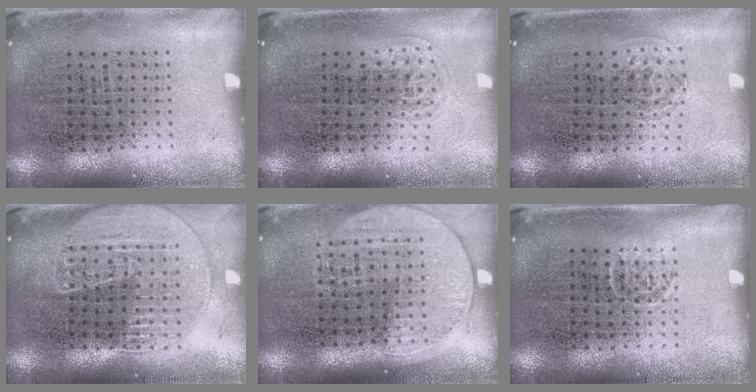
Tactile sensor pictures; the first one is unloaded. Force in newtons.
{"total": 1.0, "press": 0.6, "slide": 0.8}
{"total": 1.0, "press": 0.6, "slide": 0.8}
{"total": 1.7, "press": 1.6, "slide": 0.6}
{"total": 1.5, "press": 1.4, "slide": 0.5}
{"total": 0.7, "press": 0.5, "slide": 0.5}